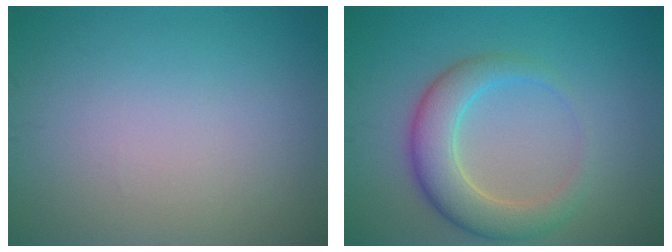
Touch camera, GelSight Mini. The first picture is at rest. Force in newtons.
{"total": 5.1, "press": 5.0, "slide": 0.5}